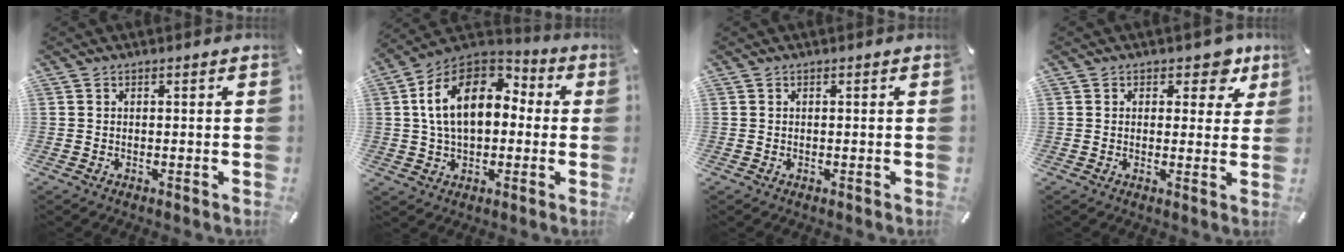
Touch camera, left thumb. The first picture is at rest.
{"total": 16.9, "force": [2.5, 11.3, 12.2], "torque": [-0.239, 0.007, 0.041]}
{"total": 0.0}
{"total": 3.8, "force": [2.0, 2.7, 1.8], "torque": [-0.001, -0.005, 0.026]}